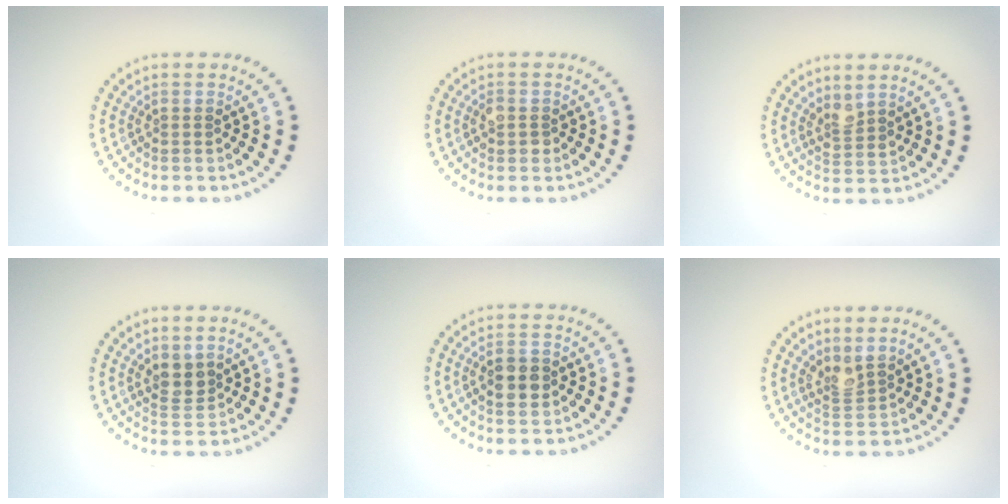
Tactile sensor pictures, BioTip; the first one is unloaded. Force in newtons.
{"total": 1.5, "press": 1.5, "slide": 0.2}
{"total": 1.8, "press": 1.4, "slide": 1.2}
{"total": 2.0, "press": 1.7, "slide": 1.0}
{"total": 2.6, "press": 2.6, "slide": 0.4}
{"total": 2.2, "press": 1.6, "slide": 1.4}